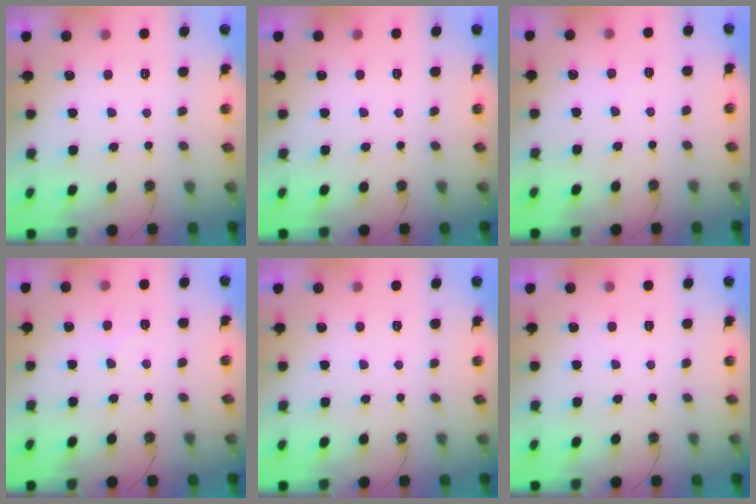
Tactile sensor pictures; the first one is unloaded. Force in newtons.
{"total": 0.0}
{"total": 2.3, "press": 2.3, "slide": 0.3}
{"total": 6.1, "press": 6.0, "slide": 1.0}
{"total": 0.0}
{"total": 0.0}